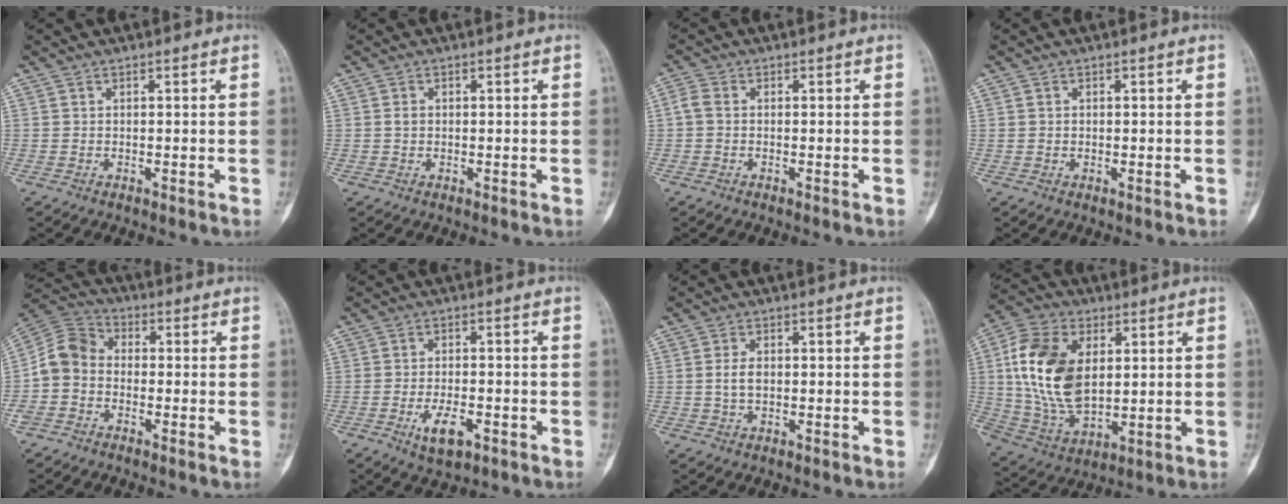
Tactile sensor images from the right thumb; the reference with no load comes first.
{"total": 1.1, "force": [0.1, 0.9, 0.6], "torque": [-0.010, 0.002, 0.001]}
{"total": 2.2, "force": [-0.4, 1.5, 1.6], "torque": [-0.037, 0.003, -0.021]}
{"total": 0.6, "force": [0.2, 0.5, 0.2], "torque": [0.002, 0.002, 0.004]}
{"total": 8.1, "force": [-2.0, 6.6, 4.2], "torque": [-0.077, 0.031, -0.053]}
{"total": 5.8, "force": [-2.5, 2.7, 4.5], "torque": [-0.072, 0.006, -0.037]}
{"total": 2.8, "force": [-0.1, 1.7, 2.2], "torque": [-0.045, 0.004, -0.004]}
{"total": 18.5, "force": [3.6, 11.3, 14.2], "torque": [-0.260, -0.009, 0.070]}